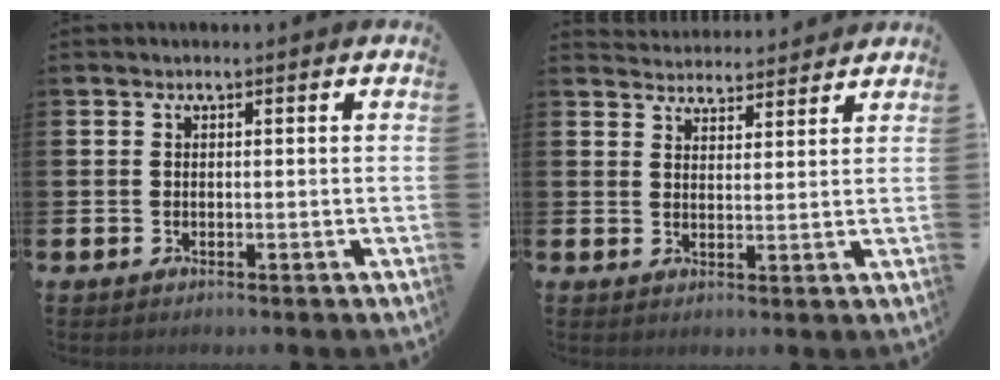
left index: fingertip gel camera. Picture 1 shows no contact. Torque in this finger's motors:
{"motor_torque": [0.38, -0.39, 0.08, -0.04]}